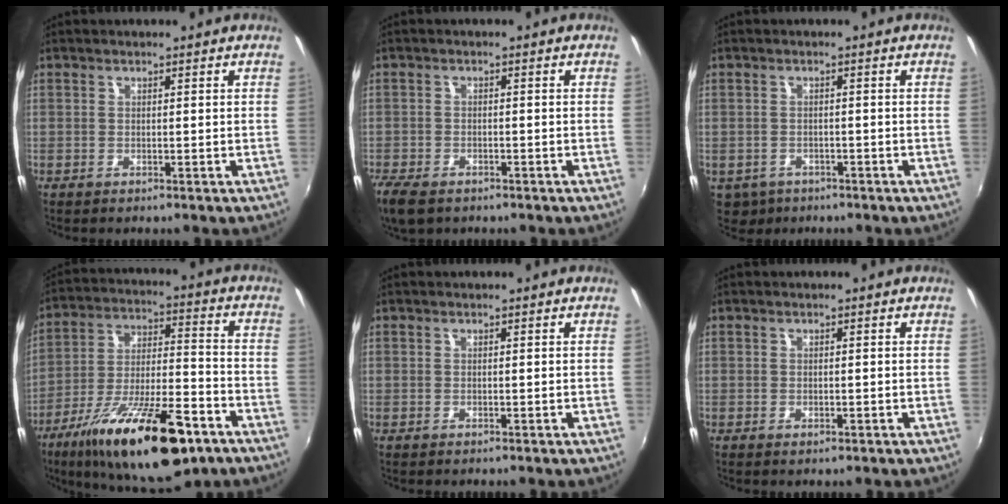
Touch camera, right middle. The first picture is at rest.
{"total": 6.9, "force": [-4.9, 3.2, 3.5], "torque": [-0.096, -0.024, -0.093]}
{"total": 5.3, "force": [-2.7, 4.0, 2.2], "torque": [-0.052, -0.013, -0.034]}
{"total": 24.2, "force": [-14.4, 7.4, 18.0], "torque": [-0.315, -0.035, -0.227]}
{"total": 0.0}
{"total": 0.5, "force": [-0.3, 0.2, 0.4], "torque": [-0.005, -0.003, -0.004]}